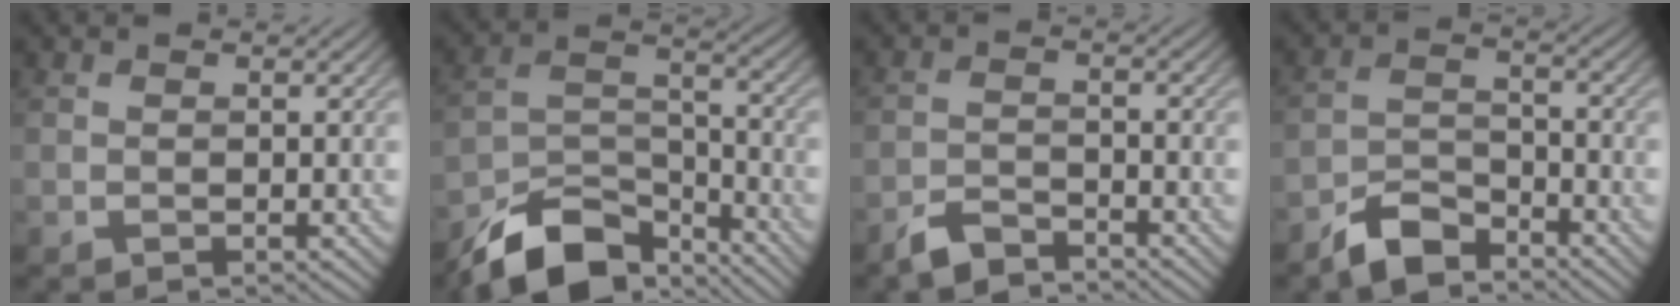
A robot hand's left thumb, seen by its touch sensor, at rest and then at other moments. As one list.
[{"total": 11.7, "force": [-9.2, 4.7, 5.6], "torque": [-0.101, -0.009, -0.168]}, {"total": 3.6, "force": [-3.3, 0.9, 1.4], "torque": [-0.029, -0.001, -0.070]}, {"total": 5.5, "force": [-4.6, 2.0, 2.3], "torque": [-0.044, -0.002, -0.100]}]